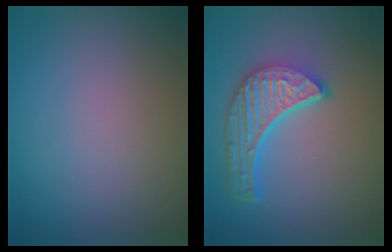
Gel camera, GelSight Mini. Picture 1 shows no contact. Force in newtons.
{"total": 5.7, "press": 4.3, "slide": 3.8}